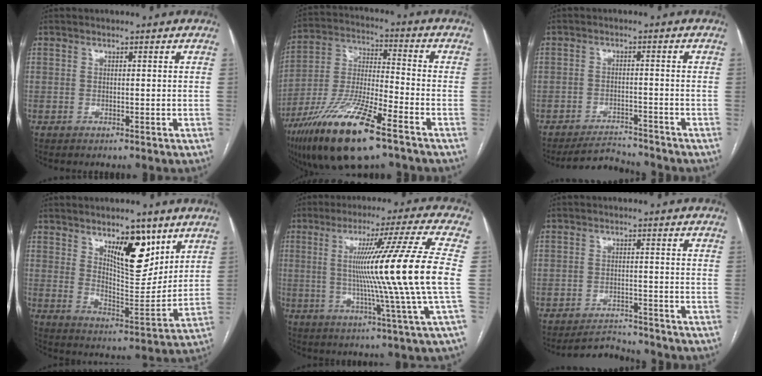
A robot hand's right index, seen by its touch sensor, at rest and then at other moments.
{"total": 18.0, "force": [-10.9, 3.0, 13.9], "torque": [-0.301, -0.032, -0.199]}
{"total": 4.8, "force": [-4.8, 0.5, -0.2], "torque": [0.000, -0.004, -0.077]}
{"total": 11.3, "force": [6.3, 4.0, 8.5], "torque": [-0.133, -0.010, 0.112]}
{"total": 17.6, "force": [0.2, -3.6, 17.2], "torque": [-0.265, -0.014, -0.008]}
{"total": 4.1, "force": [-4.0, 0.5, -0.6], "torque": [0.010, -0.001, -0.062]}